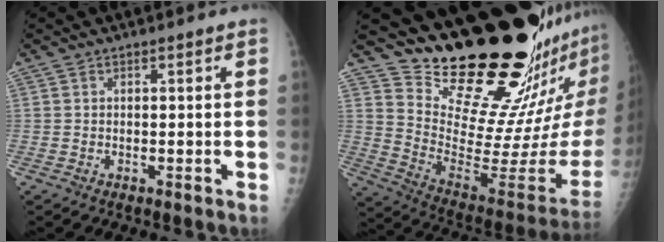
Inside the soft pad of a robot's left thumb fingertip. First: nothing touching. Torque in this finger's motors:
{"motor_torque": [1.42, 1.42, 1.40, -1.37, 0.08]}